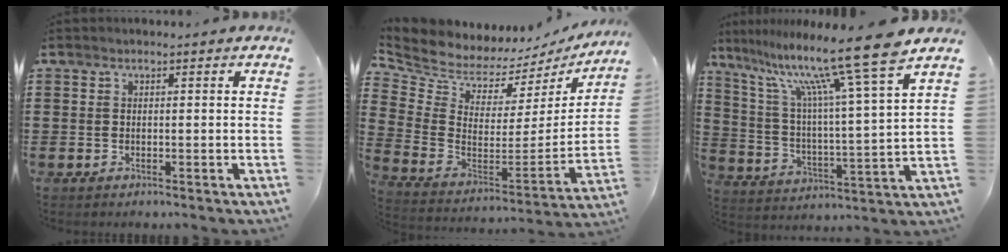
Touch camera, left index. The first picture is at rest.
{"total": 5.7, "force": [5.4, 1.8, 0.4], "torque": [-0.050, -0.064, 0.092]}
{"total": 14.4, "force": [11.0, 0.2, 9.3], "torque": [-0.194, -0.076, 0.171]}